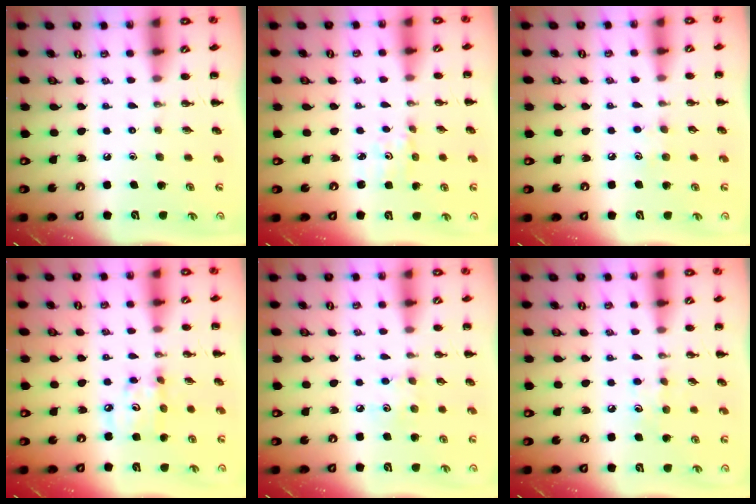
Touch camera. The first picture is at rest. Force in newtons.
{"total": 1.6, "press": 1.6, "slide": 0.2}
{"total": 5.2, "press": 4.9, "slide": 1.6}
{"total": 6.4, "press": 6.3, "slide": 1.1}
{"total": 5.1, "press": 5.0, "slide": 0.9}
{"total": 7.6, "press": 7.4, "slide": 1.7}